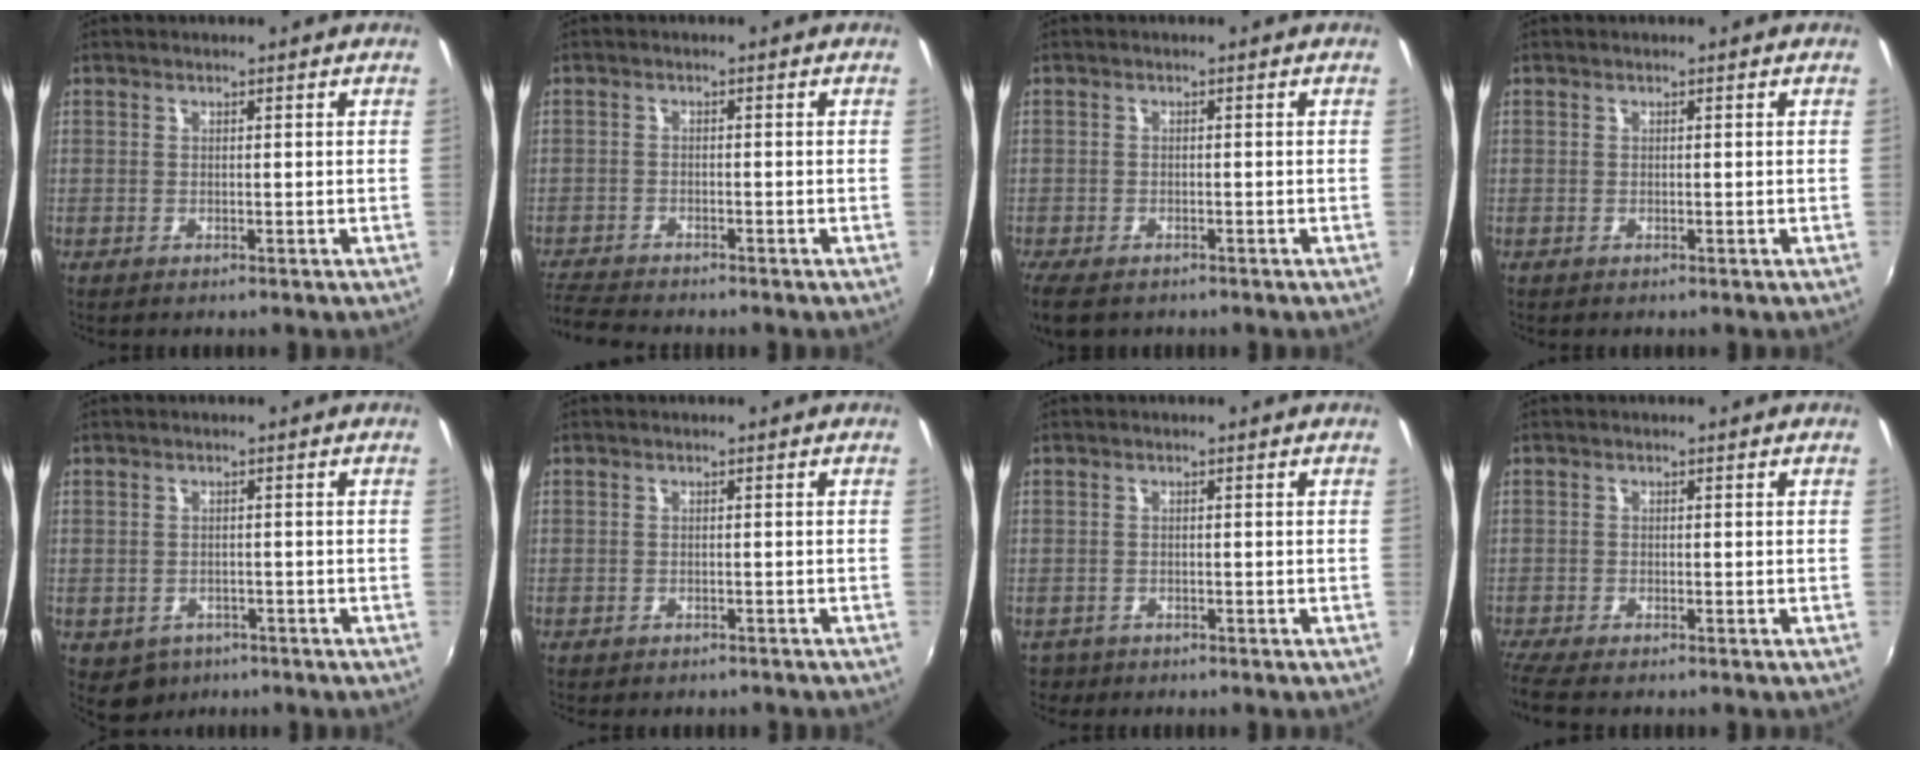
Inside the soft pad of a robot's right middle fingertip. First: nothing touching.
{"total": 5.9, "force": [-5.7, 0.7, 1.6], "torque": [-0.055, -0.024, -0.107]}
{"total": 5.5, "force": [-4.0, 2.5, 2.9], "torque": [-0.074, -0.024, -0.074]}
{"total": 0.0}
{"total": 4.5, "force": [-2.3, 3.6, 1.5], "torque": [-0.037, -0.008, -0.027]}
{"total": 2.5, "force": [-2.1, 1.1, 0.7], "torque": [-0.019, -0.011, -0.027]}
{"total": 2.8, "force": [-1.8, 2.1, 0.6], "torque": [-0.019, -0.006, -0.027]}
{"total": 4.6, "force": [-3.9, 0.7, 2.3], "torque": [-0.062, -0.025, -0.074]}